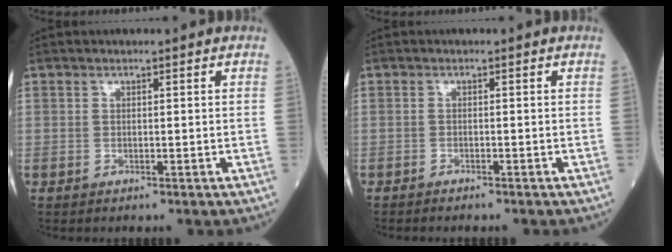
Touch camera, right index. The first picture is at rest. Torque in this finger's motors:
{"motor_torque": [-0.14, -0.24, -0.06, 0.00]}